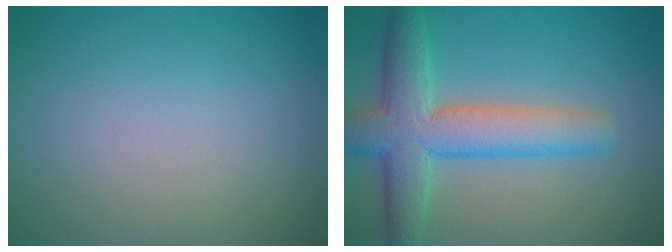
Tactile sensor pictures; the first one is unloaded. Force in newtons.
{"total": 7.0, "press": 7.0, "slide": 0.3}